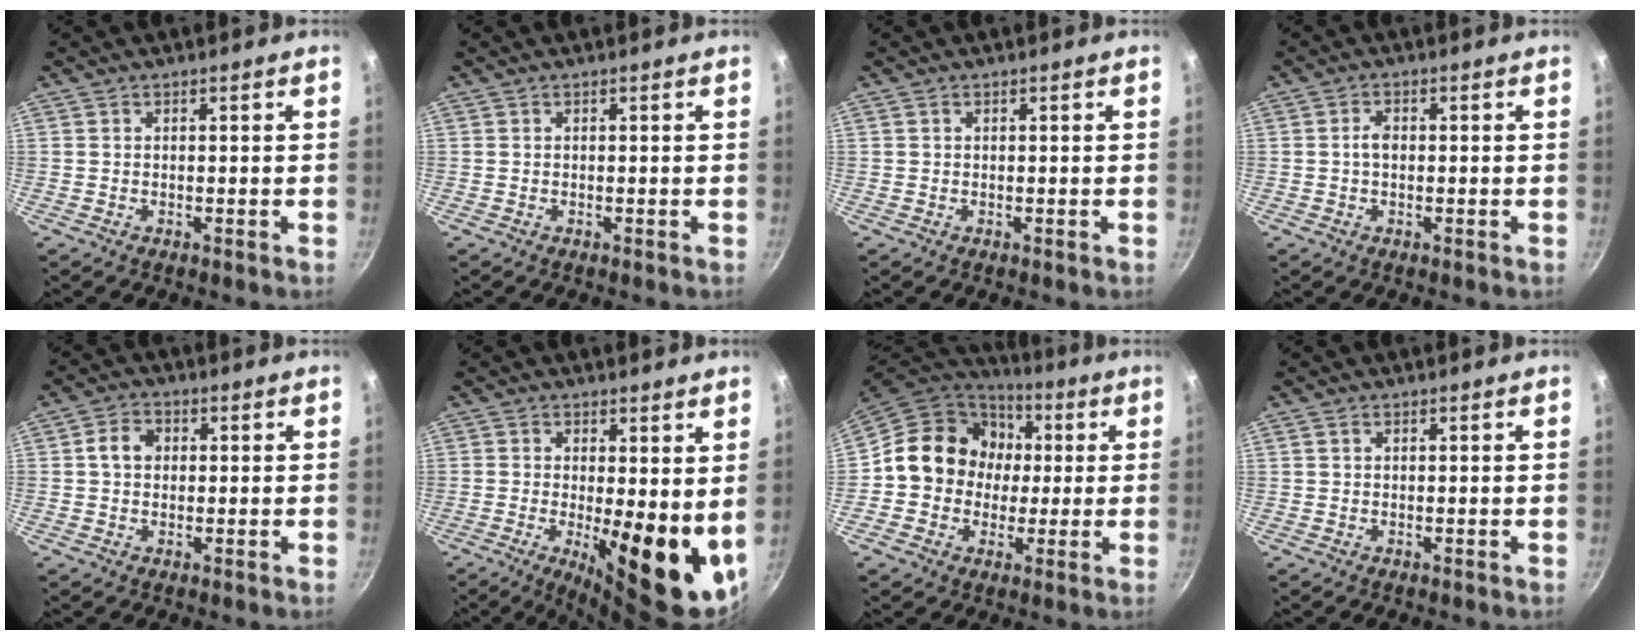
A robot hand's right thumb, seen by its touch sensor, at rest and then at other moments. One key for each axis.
{"total": 0.0}
{"total": 0.0}
{"total": 2.1, "fx": 0.0, "fy": 1.4, "fz": 1.6, "tx": -0.029, "ty": 0.007, "tz": -0.003}
{"total": 4.5, "fx": 0.6, "fy": 3.5, "fz": 2.7, "tx": -0.034, "ty": 0.011, "tz": 0.002}
{"total": 15.0, "fx": -1.5, "fy": 4.8, "fz": 14.1, "tx": -0.163, "ty": -0.027, "tz": -0.011}
{"total": 15.7, "fx": 0.8, "fy": 14.1, "fz": 6.8, "tx": -0.075, "ty": 0.029, "tz": -0.001}
{"total": 0.7, "fx": 0.3, "fy": 0.5, "fz": 0.4, "tx": -0.008, "ty": 0.003, "tz": 0.005}